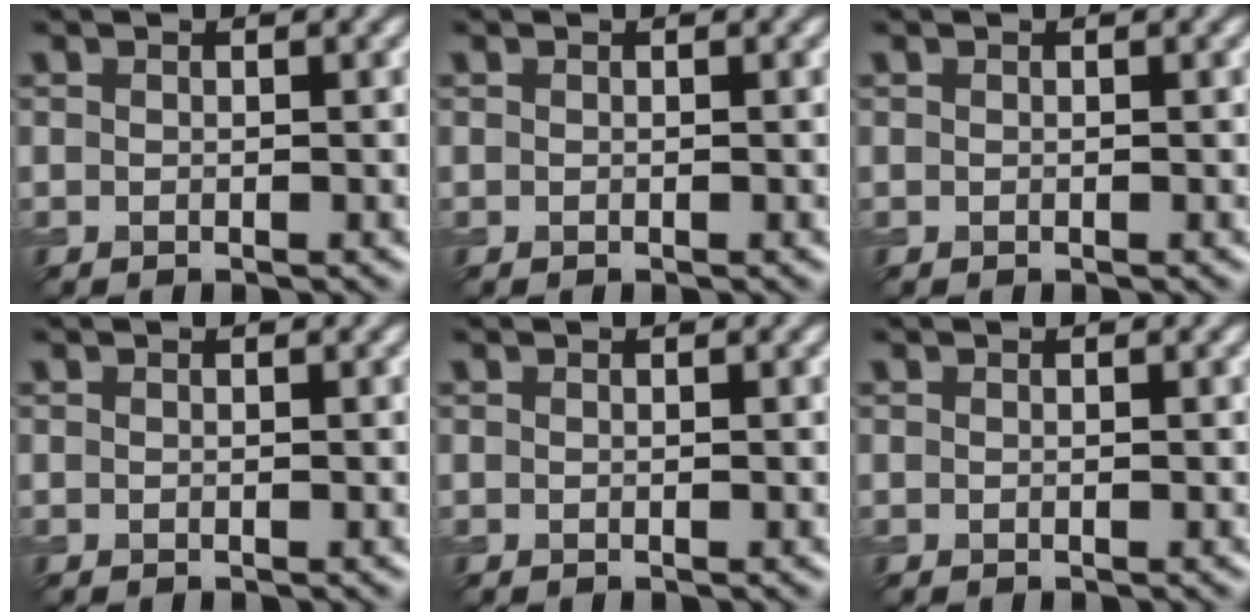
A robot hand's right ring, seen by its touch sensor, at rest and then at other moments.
{"total": 0.0}
{"total": 0.0}
{"total": 0.0}
{"total": 0.0}
{"total": 0.0}